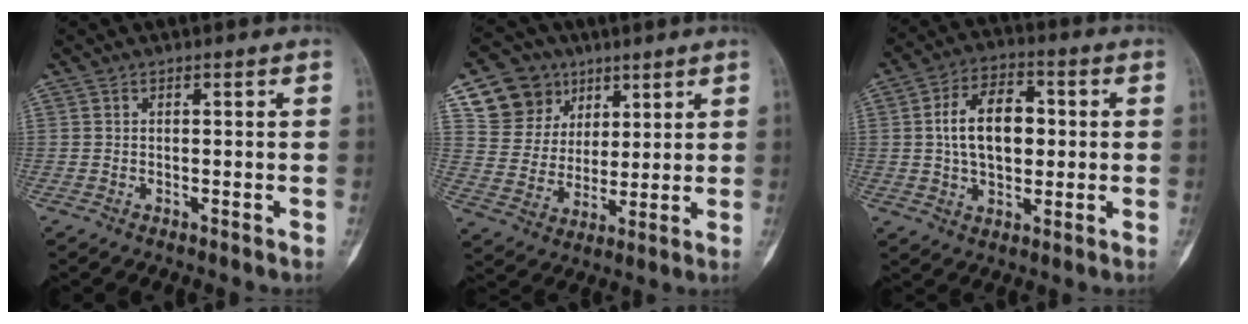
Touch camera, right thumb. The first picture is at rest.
{"total": 12.6, "force": [6.7, 10.2, 3.2], "torque": [-0.023, -0.024, 0.130]}
{"total": 12.4, "force": [1.2, 7.6, 9.7], "torque": [-0.147, 0.012, 0.018]}